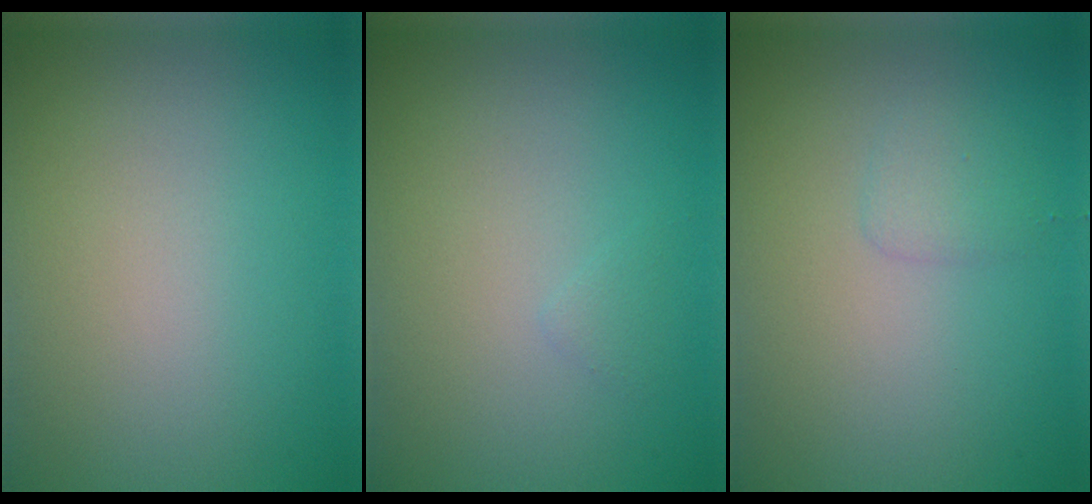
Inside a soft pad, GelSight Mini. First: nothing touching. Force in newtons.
{"total": 0.5, "press": 0.5, "slide": 0.1}
{"total": 1.1, "press": 1.1, "slide": 0.1}